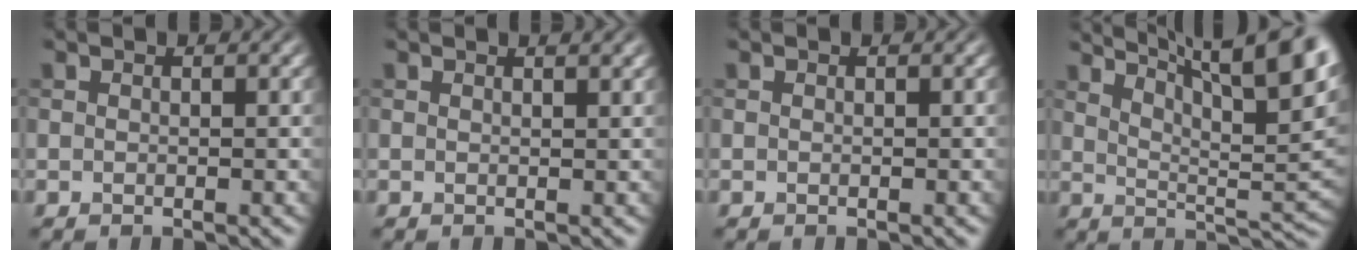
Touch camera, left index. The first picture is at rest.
{"total": 1.3, "force": [1.0, 0.4, 0.8], "torque": [-0.006, 0.002, 0.010]}
{"total": 0.0}
{"total": 14.4, "force": [9.2, 4.0, 10.4], "torque": [-0.116, 0.023, 0.118]}